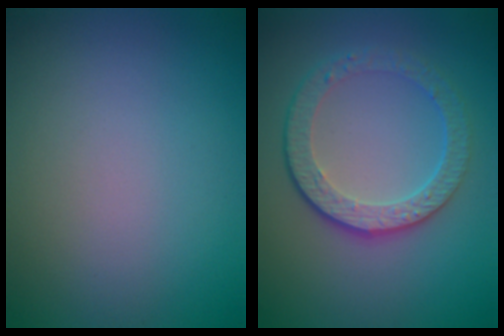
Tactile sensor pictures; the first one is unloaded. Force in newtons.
{"total": 4.8, "press": 3.4, "slide": 3.4}